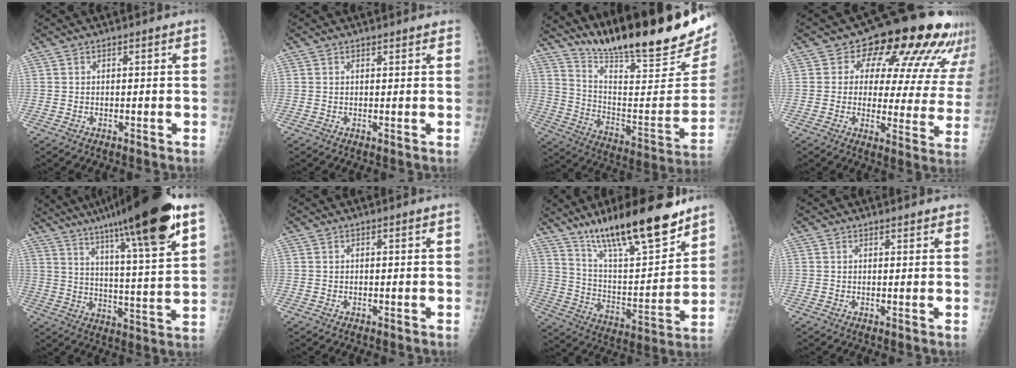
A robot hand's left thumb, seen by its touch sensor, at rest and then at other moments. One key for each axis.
{"total": 1.6, "fx": 1.5, "fy": 0.5, "fz": 0.6, "tx": 0.000, "ty": -0.001, "tz": 0.018}
{"total": 28.7, "fx": 23.1, "fy": 3.7, "fz": 16.6, "tx": -0.239, "ty": -0.139, "tz": 0.350}
{"total": 20.8, "fx": 13.0, "fy": 10.0, "fz": 12.8, "tx": -0.117, "ty": -0.050, "tz": 0.147}
{"total": 24.6, "fx": 16.1, "fy": 2.4, "fz": 18.4, "tx": -0.277, "ty": -0.043, "tz": 0.247}
{"total": 0.0}
{"total": 23.2, "fx": 16.8, "fy": 5.3, "fz": 15.1, "tx": -0.222, "ty": -0.077, "tz": 0.287}
{"total": 2.5, "fx": 2.3, "fy": 0.7, "fz": 0.8, "tx": 0.005, "ty": -0.003, "tz": 0.021}